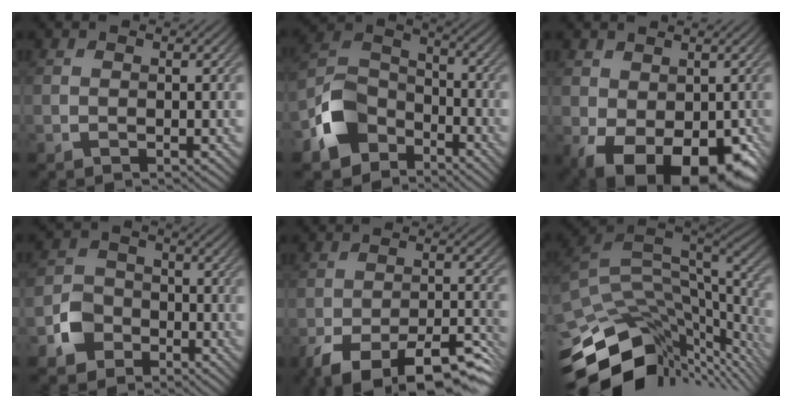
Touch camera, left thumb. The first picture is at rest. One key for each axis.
{"total": 8.9, "fx": -5.5, "fy": 5.8, "fz": 3.9, "tx": -0.083, "ty": -0.006, "tz": -0.131}
{"total": 10.5, "fx": -3.7, "fy": 6.3, "fz": 7.5, "tx": -0.118, "ty": -0.043, "tz": -0.037}
{"total": 5.2, "fx": -2.7, "fy": 4.1, "fz": 1.8, "tx": -0.044, "ty": 0.003, "tz": -0.068}
{"total": 11.1, "fx": -7.5, "fy": 3.9, "fz": 7.1, "tx": -0.107, "ty": -0.006, "tz": -0.131}
{"total": 12.9, "fx": -4.2, "fy": 5.5, "fz": 10.9, "tx": -0.223, "ty": -0.009, "tz": -0.052}